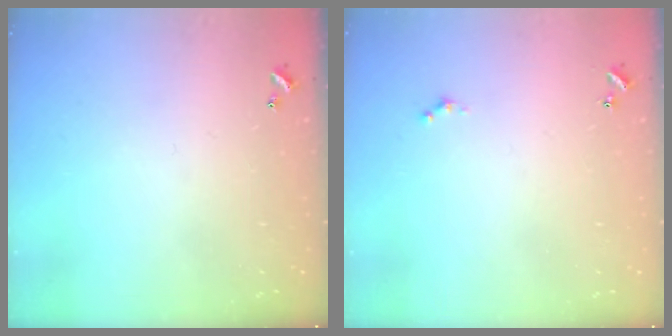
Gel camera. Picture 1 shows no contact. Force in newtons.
{"total": 0.0}